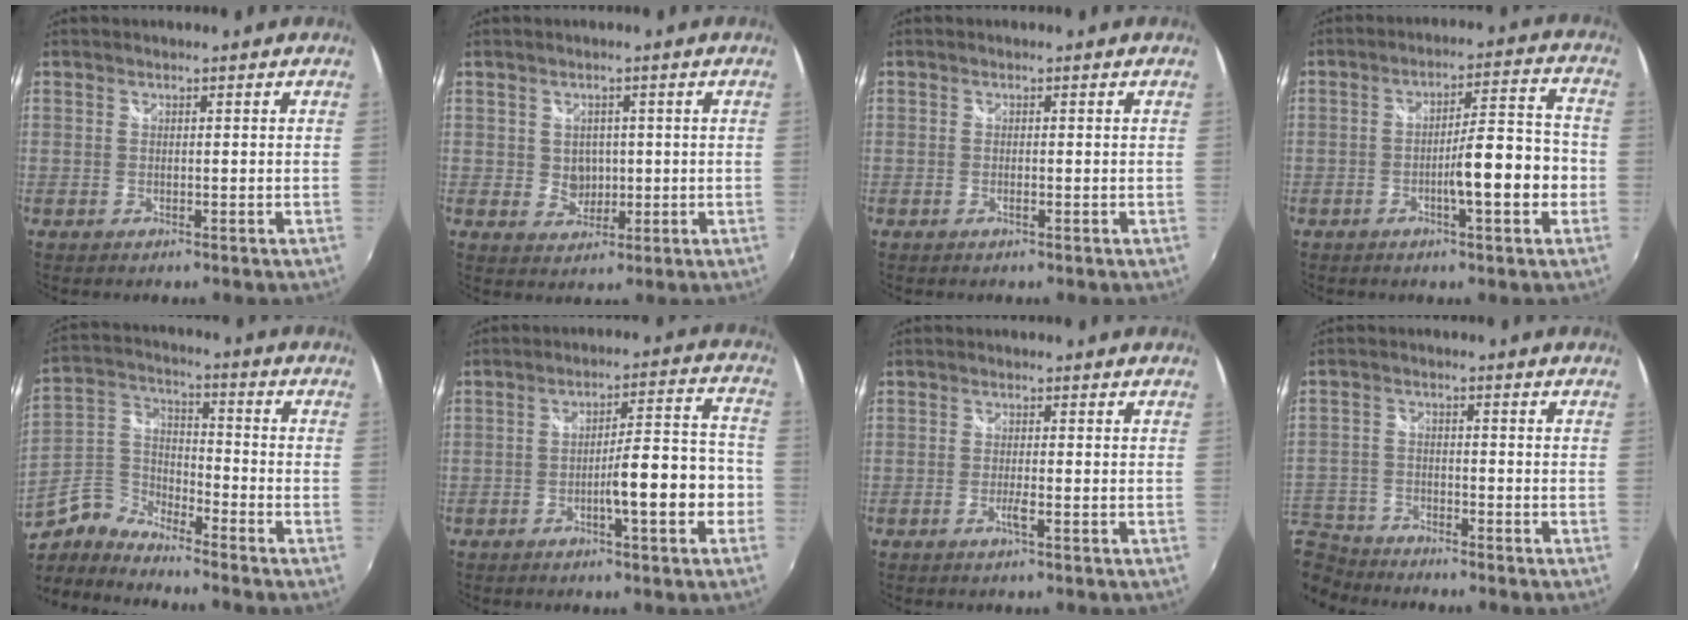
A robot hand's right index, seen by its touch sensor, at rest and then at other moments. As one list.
[{"total": 3.7, "force": [0.2, 3.4, 1.4], "torque": [-0.024, 0.004, 0.008]}, {"total": 0.6, "force": [-0.3, 0.2, 0.5], "torque": [-0.010, -0.001, -0.006]}, {"total": 9.7, "force": [-2.9, 1.5, 9.2], "torque": [-0.146, 0.010, -0.039]}, {"total": 7.2, "force": [-5.7, 3.7, 2.5], "torque": [-0.066, 0.022, -0.129]}, {"total": 10.2, "force": [-3.8, 1.5, 9.3], "torque": [-0.148, 0.013, -0.050]}, {"total": 1.8, "force": [-0.9, -0.1, 1.6], "torque": [-0.032, -0.003, -0.018]}, {"total": 10.3, "force": [-8.9, 4.8, 2.0], "torque": [-0.078, -0.002, -0.172]}]